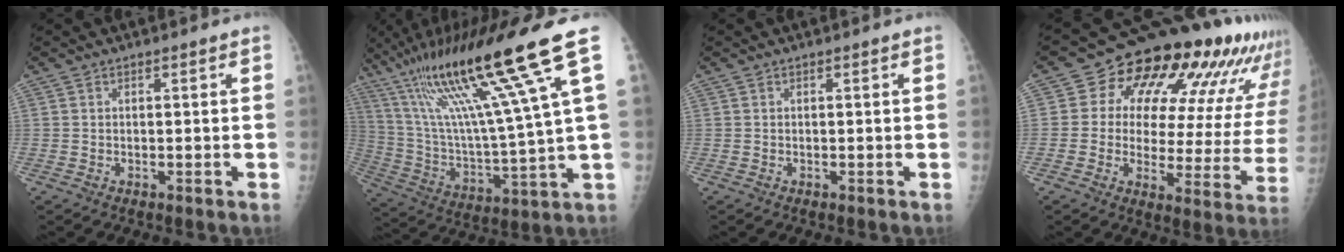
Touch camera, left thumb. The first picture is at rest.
{"total": 24.6, "force": [13.3, 0.4, 20.7], "torque": [-0.368, -0.033, 0.229]}
{"total": 0.0}
{"total": 22.4, "force": [11.5, 11.0, 15.9], "torque": [-0.178, -0.021, 0.141]}